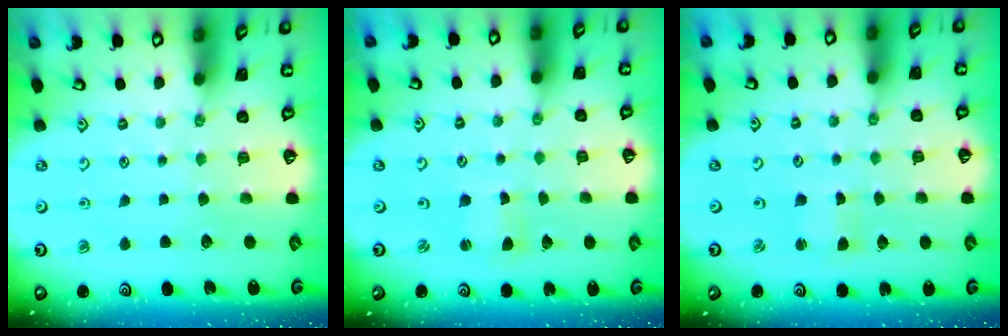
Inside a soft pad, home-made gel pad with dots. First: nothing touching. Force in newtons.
{"total": 1.6, "press": 1.5, "slide": 0.3}
{"total": 1.4, "press": 1.3, "slide": 0.3}